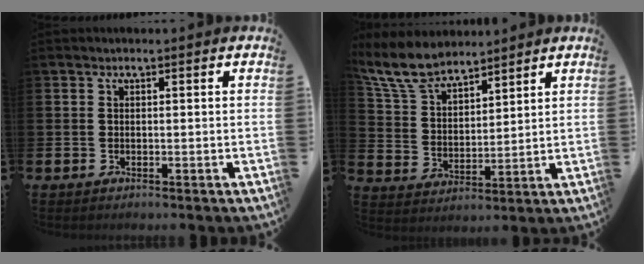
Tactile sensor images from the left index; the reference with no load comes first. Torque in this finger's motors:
{"motor_torque": [0.06, -0.21, 0.68, 0.21]}